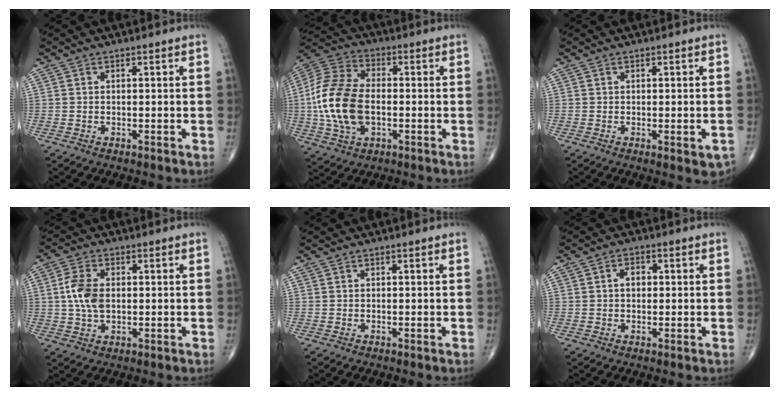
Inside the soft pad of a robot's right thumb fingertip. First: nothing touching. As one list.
[{"total": 16.9, "force": [-1.6, 10.2, 13.3], "torque": [-0.280, 0.018, -0.031]}, {"total": 3.7, "force": [-1.4, 1.3, 3.2], "torque": [-0.031, -0.001, -0.010]}, {"total": 6.9, "force": [0.4, 4.2, 5.5], "torque": [-0.114, 0.004, 0.007]}, {"total": 0.0}, {"total": 2.8, "force": [0.3, 2.0, 2.0], "torque": [-0.027, 0.009, 0.002]}]